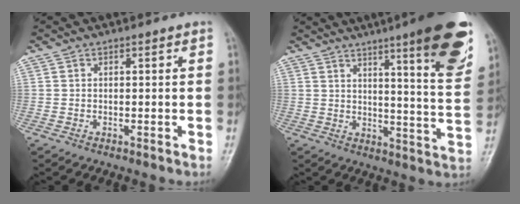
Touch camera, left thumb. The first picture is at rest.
{"total": 17.9, "force": [10.4, 2.4, 14.4], "torque": [-0.167, -0.057, 0.139]}